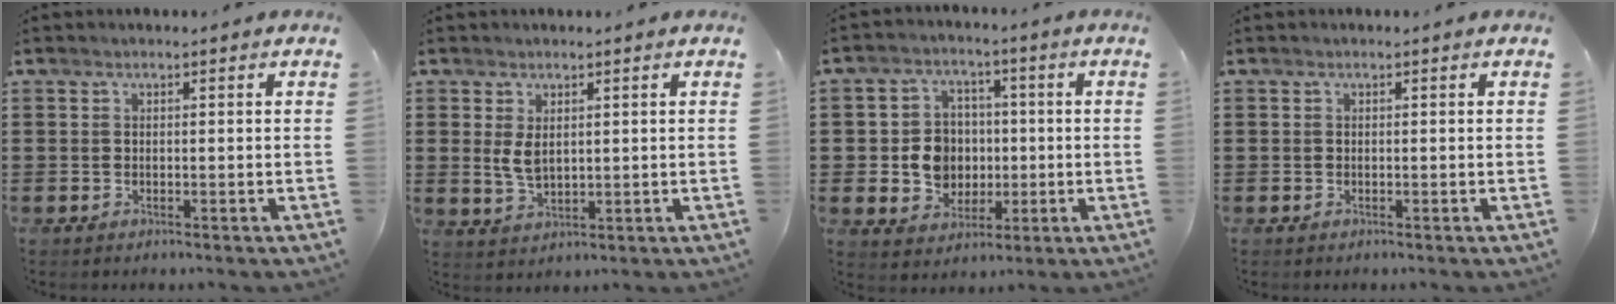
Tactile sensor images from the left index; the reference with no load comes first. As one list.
[{"total": 3.5, "force": [1.1, 1.9, 2.7], "torque": [-0.064, 0.001, 0.018]}, {"total": 7.1, "force": [-0.1, 6.5, 2.8], "torque": [-0.075, 0.016, 0.000]}, {"total": 0.0}]